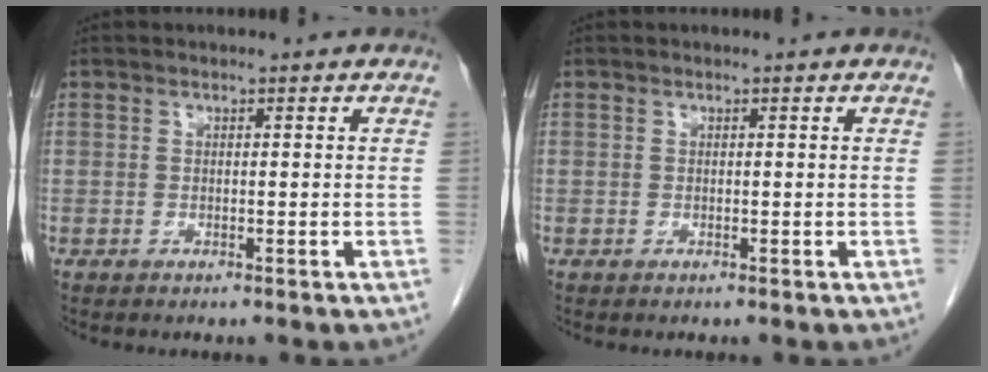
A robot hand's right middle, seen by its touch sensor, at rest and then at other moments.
{"total": 0.0}